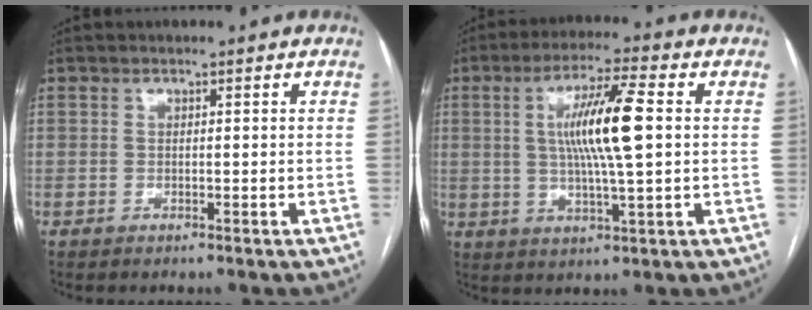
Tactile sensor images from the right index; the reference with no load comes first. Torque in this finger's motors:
{"motor_torque": [0.49, 0.02, 0.34, 0.20]}